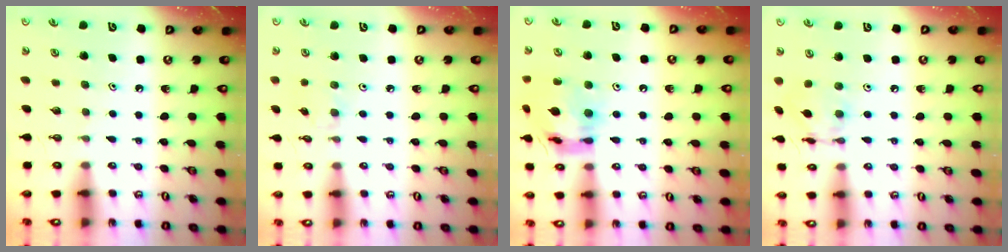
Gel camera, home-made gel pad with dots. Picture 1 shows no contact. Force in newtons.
{"total": 2.1, "press": 2.1, "slide": 0.4}
{"total": 15.3, "press": 15.2, "slide": 1.2}
{"total": 9.2, "press": 9.2, "slide": 0.7}